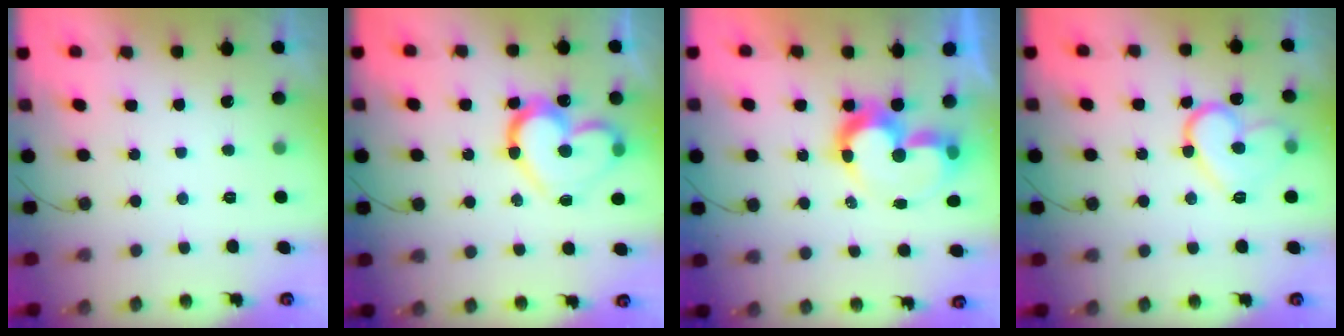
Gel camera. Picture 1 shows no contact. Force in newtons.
{"total": 17.1, "press": 17.1, "slide": 1.5}
{"total": 11.3, "press": 10.8, "slide": 3.4}
{"total": 13.3, "press": 13.2, "slide": 1.3}